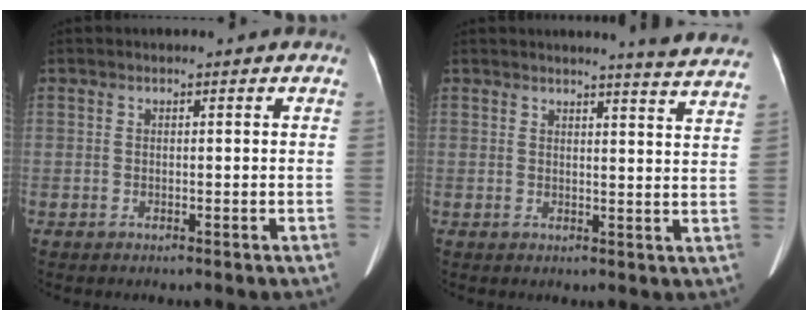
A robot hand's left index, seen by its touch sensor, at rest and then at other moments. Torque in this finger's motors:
{"motor_torque": [0.85, -1.29, 0.13, 0.04]}